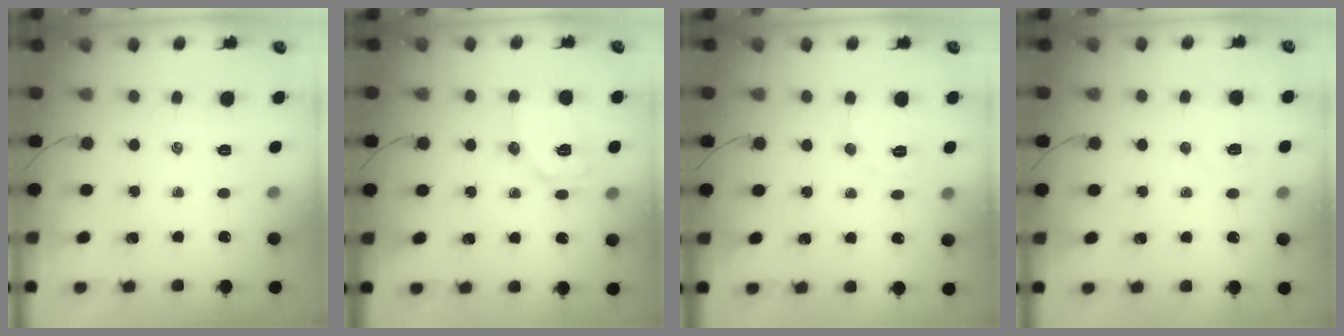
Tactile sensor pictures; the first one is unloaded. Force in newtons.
{"total": 11.1, "press": 11.1, "slide": 0.6}
{"total": 5.5, "press": 5.4, "slide": 1.0}
{"total": 5.0, "press": 4.9, "slide": 1.0}